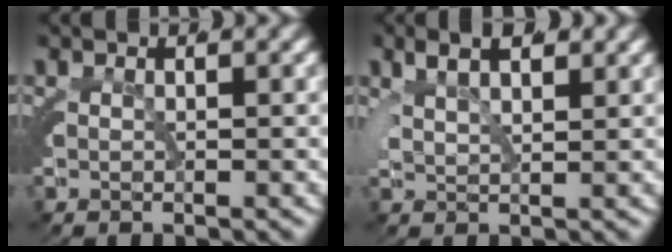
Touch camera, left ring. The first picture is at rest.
{"total": 3.9, "force": [2.0, 2.7, 2.1], "torque": [-0.042, 0.006, 0.027]}